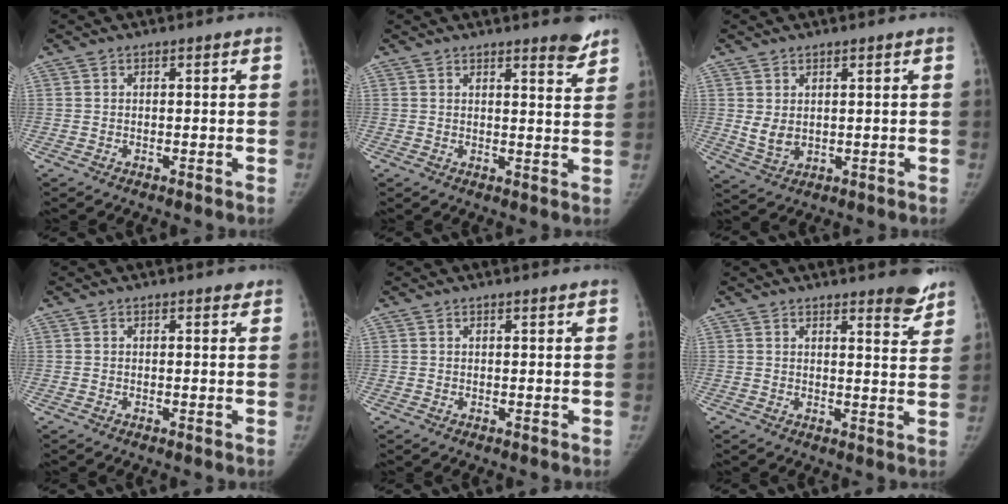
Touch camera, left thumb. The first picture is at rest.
{"total": 4.6, "force": [3.7, 0.8, 2.6], "torque": [-0.021, -0.029, 0.044]}
{"total": 3.8, "force": [1.1, 2.5, 2.7], "torque": [-0.043, -0.013, 0.032]}
{"total": 0.8, "force": [0.7, 0.4, 0.3], "torque": [-0.001, -0.004, 0.005]}
{"total": 0.8, "force": [0.7, 0.0, 0.4], "torque": [-0.008, -0.002, 0.013]}
{"total": 5.9, "force": [4.8, 1.3, 3.2], "torque": [-0.021, -0.035, 0.055]}